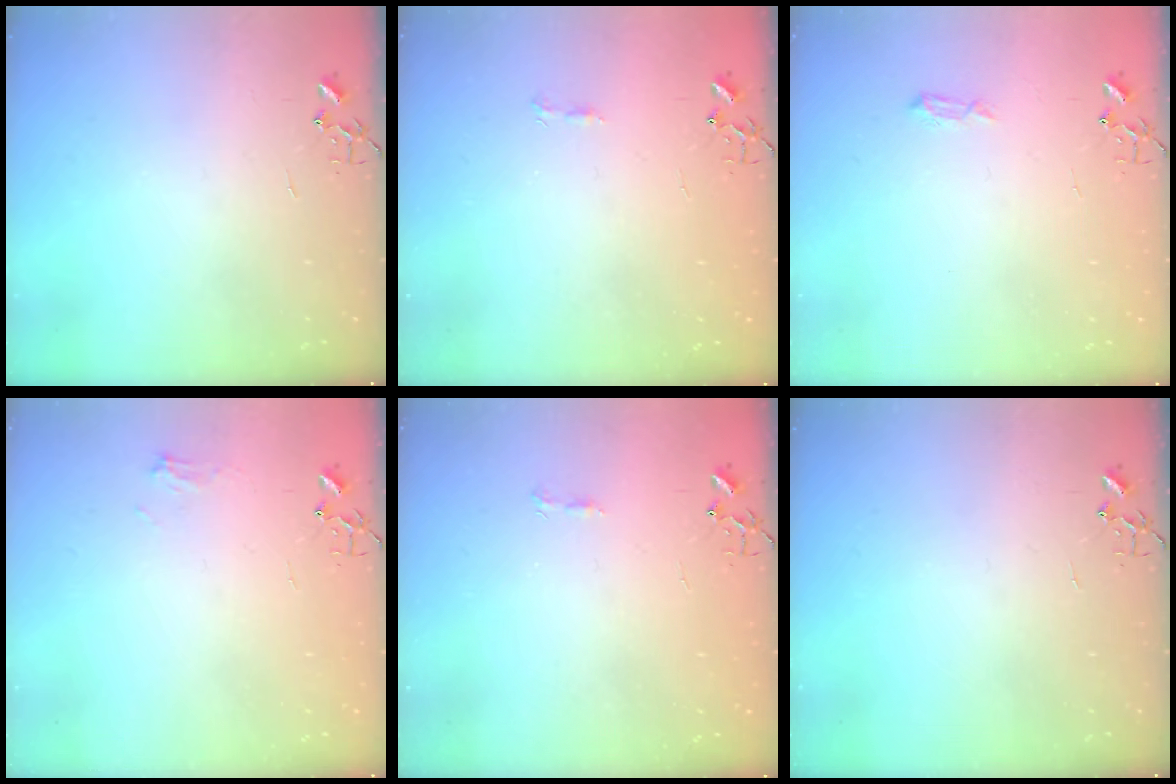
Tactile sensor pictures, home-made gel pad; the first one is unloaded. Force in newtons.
{"total": 5.0, "press": 4.9, "slide": 0.6}
{"total": 5.5, "press": 5.5, "slide": 0.7}
{"total": 5.5, "press": 5.5, "slide": 0.3}
{"total": 5.0, "press": 4.9, "slide": 0.6}
{"total": 0.0}